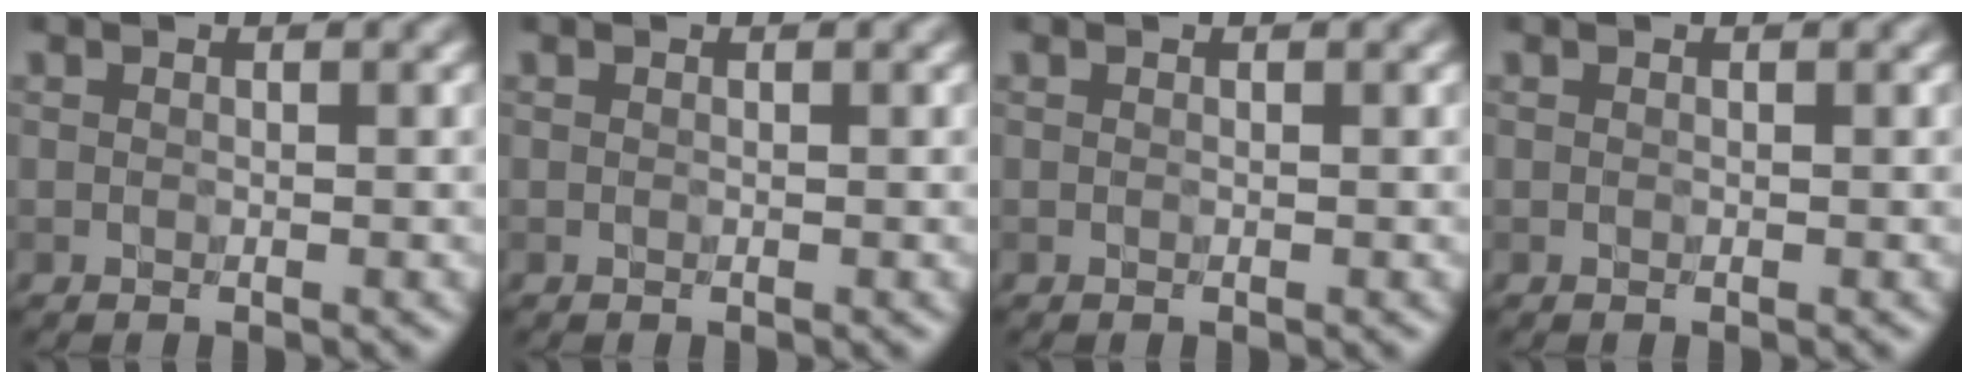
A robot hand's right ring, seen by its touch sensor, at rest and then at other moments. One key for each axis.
{"total": 0.0}
{"total": 0.0}
{"total": 0.0}